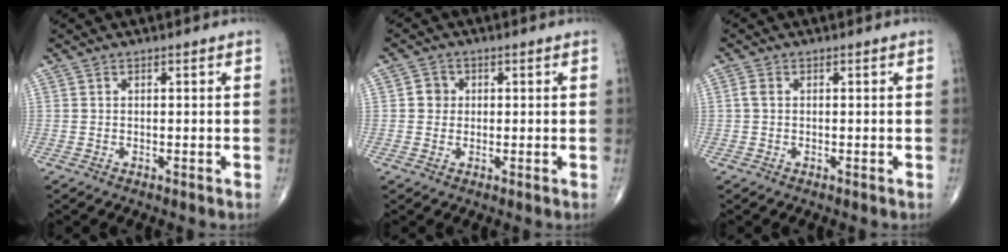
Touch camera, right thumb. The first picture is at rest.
{"total": 2.8, "force": [0.3, 2.6, 0.9], "torque": [0.003, 0.004, 0.001]}
{"total": 1.4, "force": [0.1, 0.9, 1.0], "torque": [-0.021, 0.002, -0.001]}